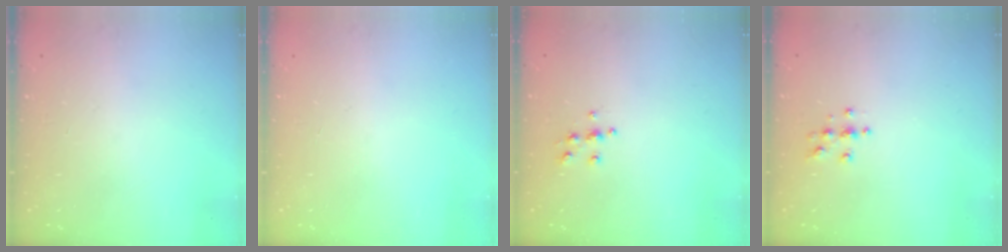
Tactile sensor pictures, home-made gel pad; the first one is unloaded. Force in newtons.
{"total": 0.0}
{"total": 5.3, "press": 5.2, "slide": 0.5}
{"total": 3.9, "press": 3.9, "slide": 0.3}